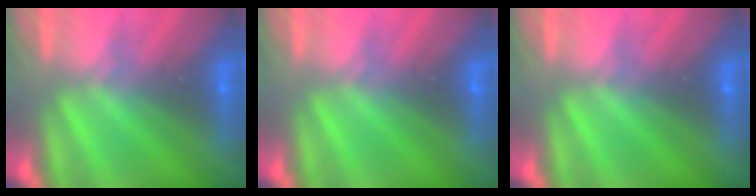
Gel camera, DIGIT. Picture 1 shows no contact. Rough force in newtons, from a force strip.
{"total": 0.0}
{"total": 0.0}